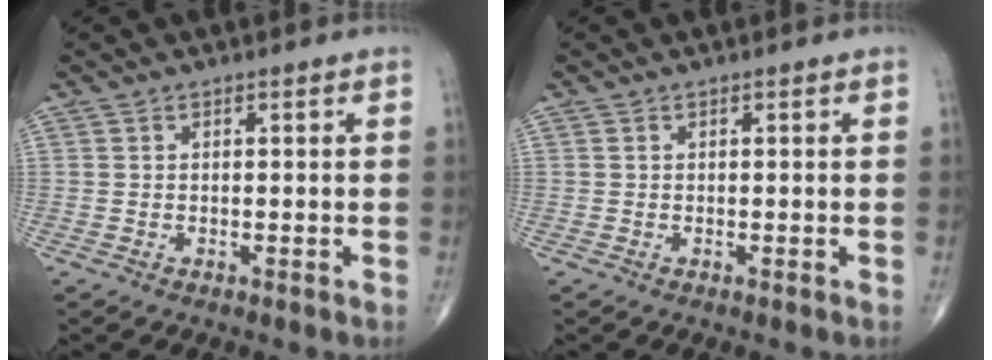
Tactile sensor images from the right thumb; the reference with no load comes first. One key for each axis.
{"total": 0.0}